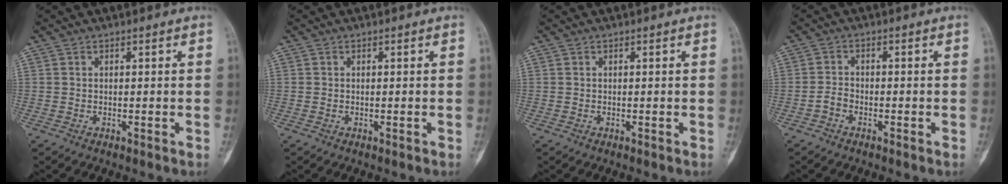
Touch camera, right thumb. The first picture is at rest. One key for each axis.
{"total": 0.0}
{"total": 0.0}
{"total": 1.9, "fx": -1.1, "fy": 1.2, "fz": 0.9, "tx": -0.011, "ty": 0.011, "tz": -0.026}